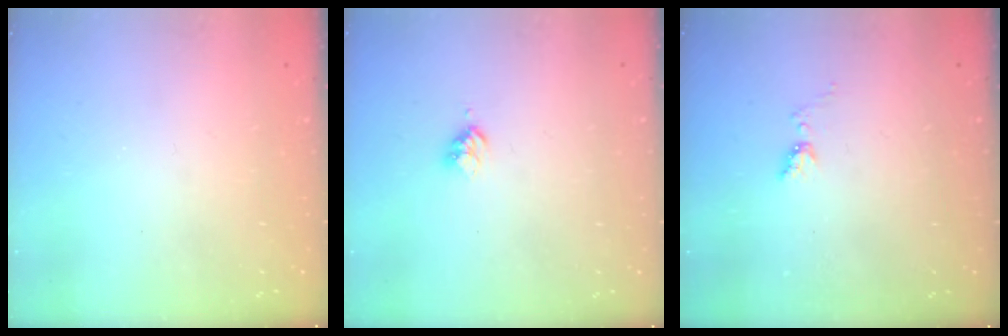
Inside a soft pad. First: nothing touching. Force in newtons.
{"total": 3.0, "press": 2.9, "slide": 0.4}
{"total": 5.0, "press": 5.0, "slide": 0.5}